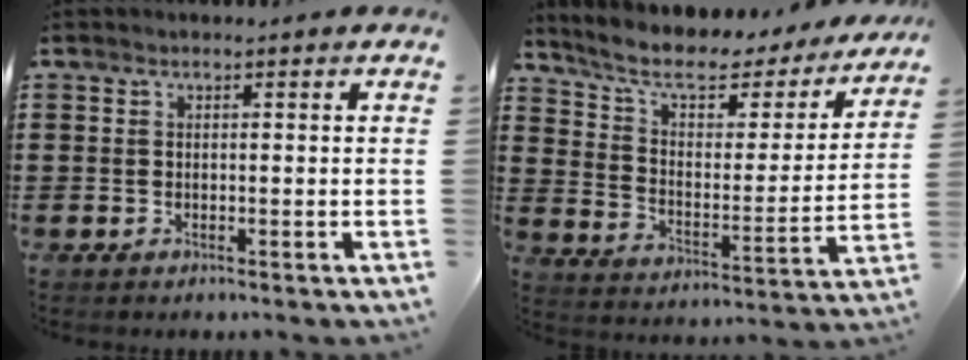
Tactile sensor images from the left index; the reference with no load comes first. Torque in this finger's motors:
{"motor_torque": [1.50, -0.64, 0.76, 0.15]}